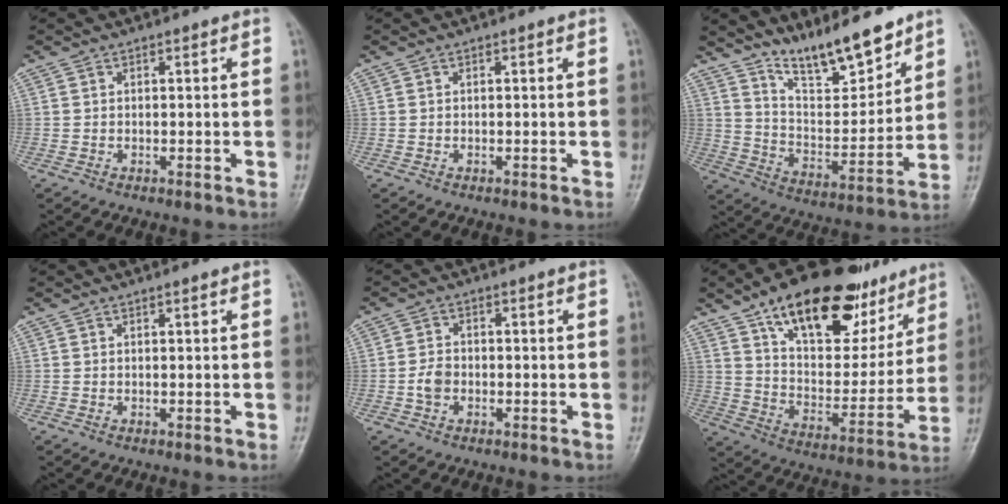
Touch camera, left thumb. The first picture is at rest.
{"total": 0.0}
{"total": 13.4, "force": [11.1, 3.4, 6.6], "torque": [-0.081, -0.081, 0.201]}
{"total": 0.6, "force": [0.4, 0.0, 0.4], "torque": [-0.010, -0.002, 0.009]}
{"total": 3.0, "force": [-0.8, 2.2, 1.9], "torque": [-0.032, 0.009, -0.020]}
{"total": 26.2, "force": [16.4, 12.4, 16.2], "torque": [-0.199, -0.044, 0.262]}